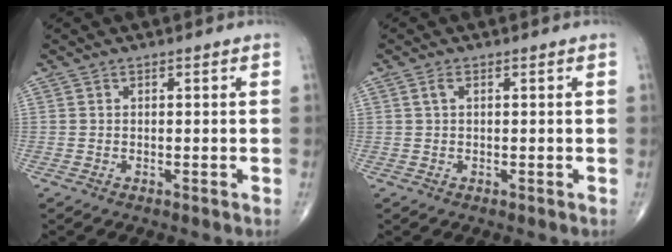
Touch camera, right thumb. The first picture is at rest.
{"total": 1.2, "force": [0.4, 0.5, 1.0], "torque": [-0.025, 0.008, 0.009]}